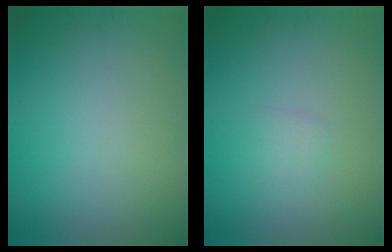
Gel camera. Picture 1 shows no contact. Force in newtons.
{"total": 1.0, "press": 1.0, "slide": 0.1}